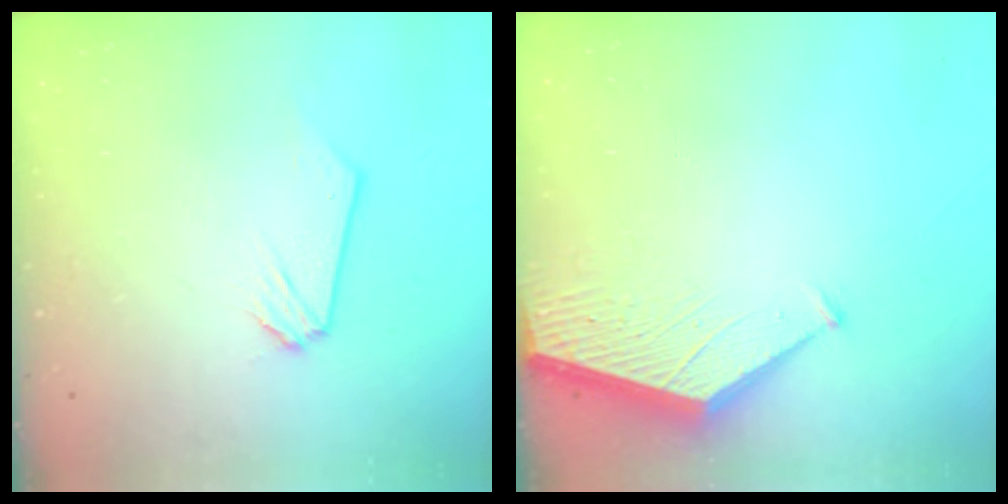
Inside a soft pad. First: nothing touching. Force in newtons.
{"total": 1.4, "press": 1.4, "slide": 0.3}